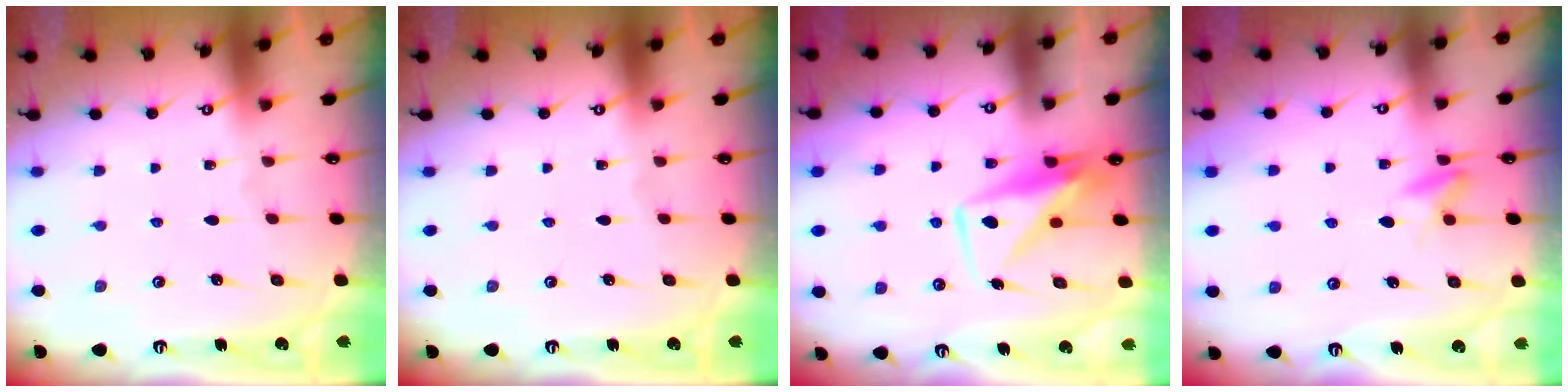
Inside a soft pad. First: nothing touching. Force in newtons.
{"total": 0.0}
{"total": 9.1, "press": 9.1, "slide": 0.8}
{"total": 6.0, "press": 5.7, "slide": 1.7}